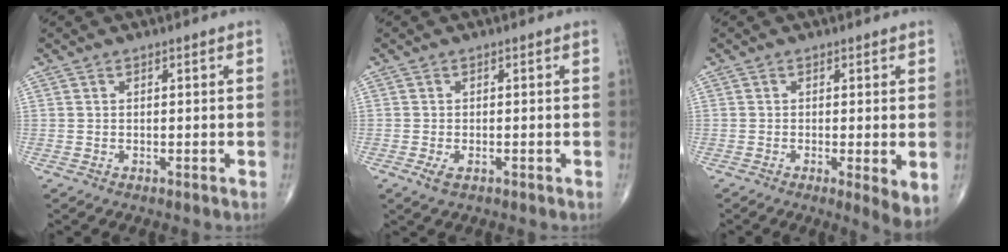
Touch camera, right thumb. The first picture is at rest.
{"total": 2.0, "force": [-0.9, 0.9, 1.5], "torque": [-0.030, -0.002, -0.016]}
{"total": 4.7, "force": [-0.8, 0.9, 4.6], "torque": [-0.073, -0.016, -0.017]}